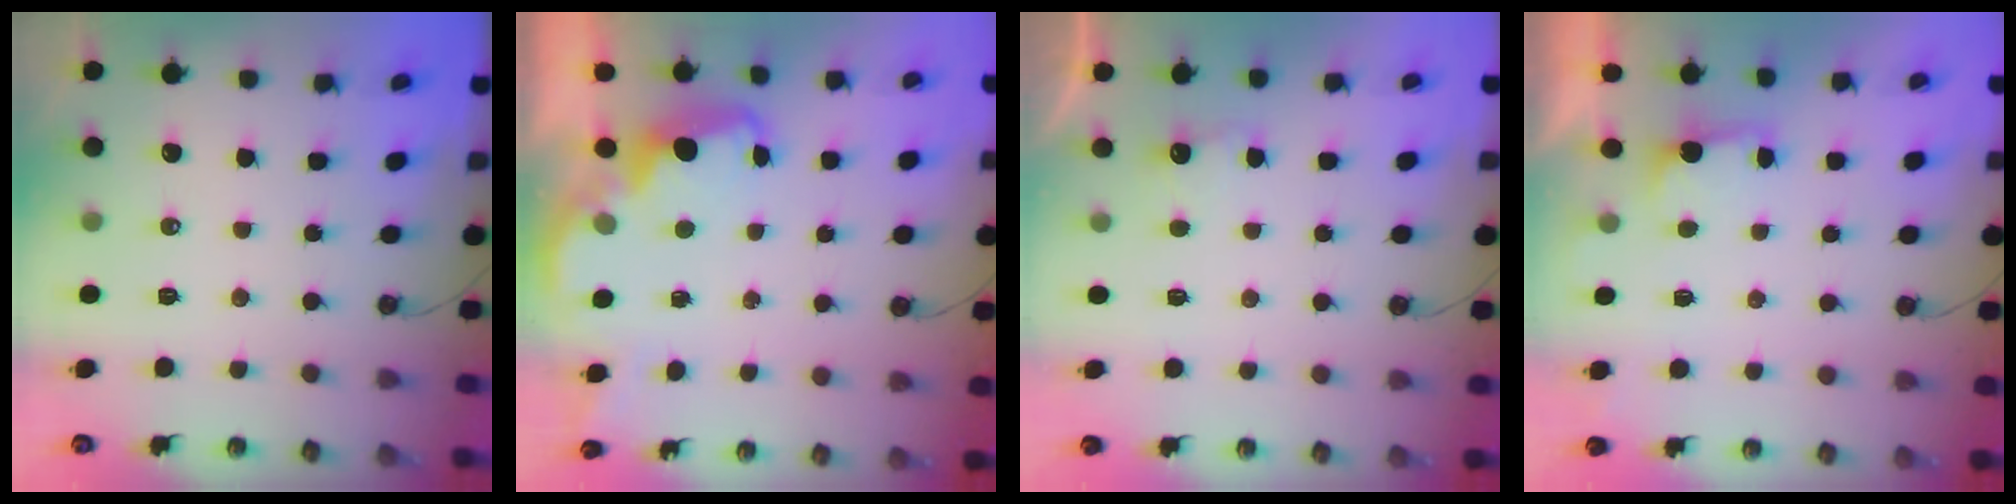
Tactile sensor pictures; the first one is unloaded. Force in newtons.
{"total": 2.1, "press": 2.0, "slide": 0.6}
{"total": 2.6, "press": 2.5, "slide": 0.8}
{"total": 1.8, "press": 1.5, "slide": 0.9}